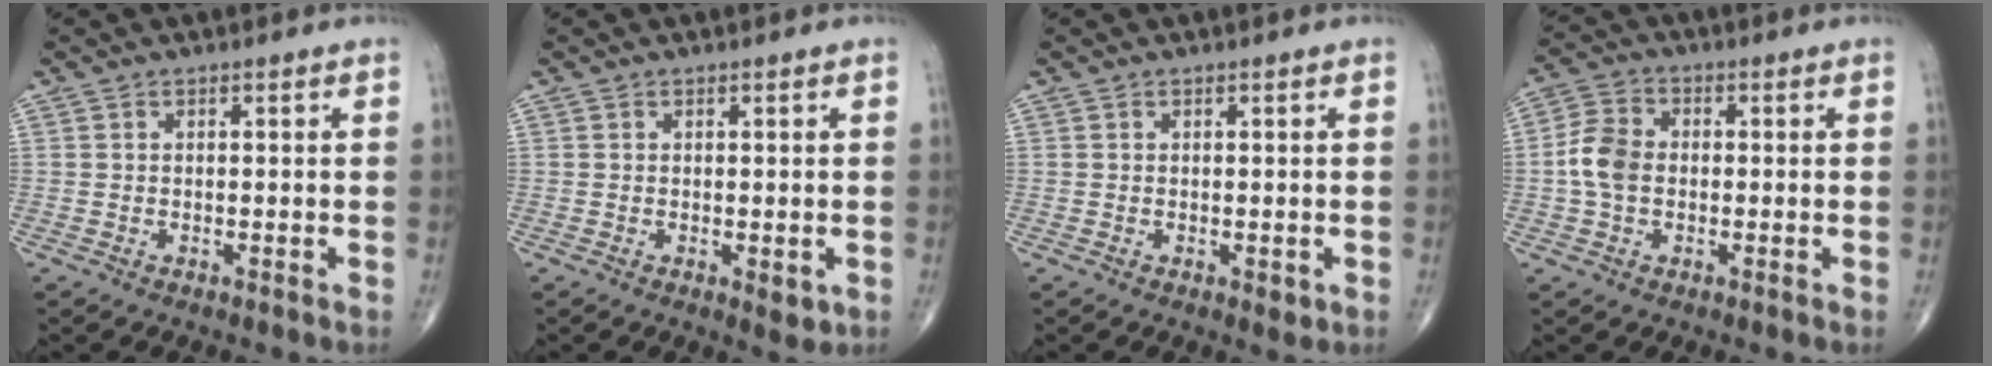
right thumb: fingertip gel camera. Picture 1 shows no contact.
{"total": 2.3, "force": [-0.4, 1.2, 1.9], "torque": [-0.021, -0.005, -0.003]}
{"total": 1.3, "force": [-0.2, 0.8, 1.0], "torque": [-0.010, -0.004, -0.001]}
{"total": 6.5, "force": [-0.5, 4.7, 4.5], "torque": [-0.090, 0.018, -0.018]}